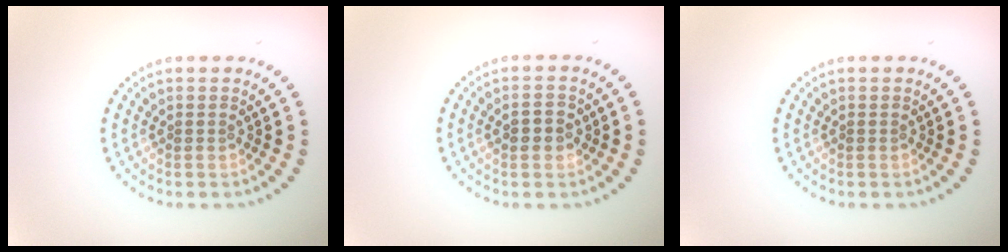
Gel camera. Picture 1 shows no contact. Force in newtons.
{"total": 1.6, "press": 1.6, "slide": 0.2}
{"total": 0.0}